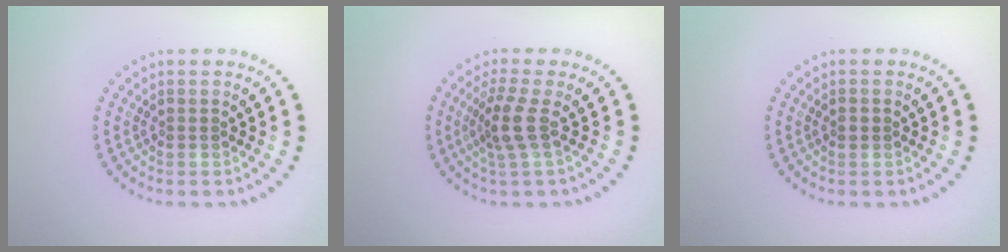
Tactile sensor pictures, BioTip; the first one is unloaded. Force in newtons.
{"total": 2.7, "press": 2.1, "slide": 1.7}
{"total": 0.9, "press": 0.9, "slide": 0.0}